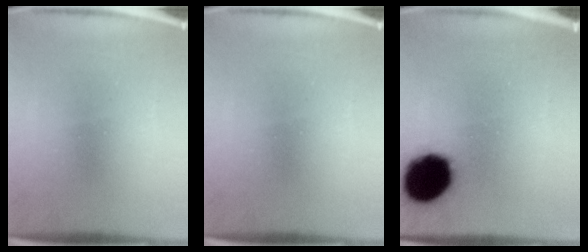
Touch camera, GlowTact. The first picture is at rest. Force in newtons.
{"total": 0.0}
{"total": 17.8}